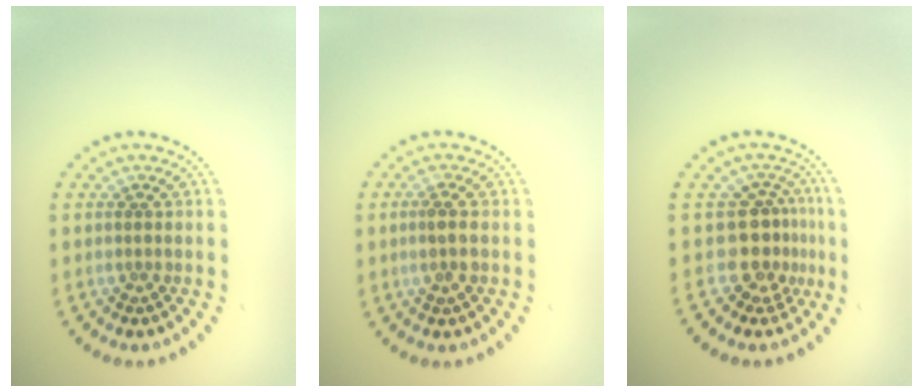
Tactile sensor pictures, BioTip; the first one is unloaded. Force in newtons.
{"total": 1.7, "press": 1.6, "slide": 0.7}
{"total": 3.2, "press": 2.4, "slide": 2.1}